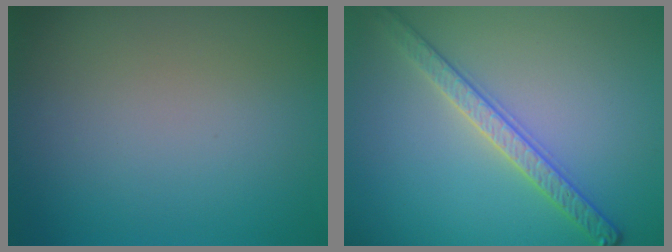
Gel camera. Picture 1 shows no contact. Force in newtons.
{"total": 3.2, "press": 3.1, "slide": 0.5}